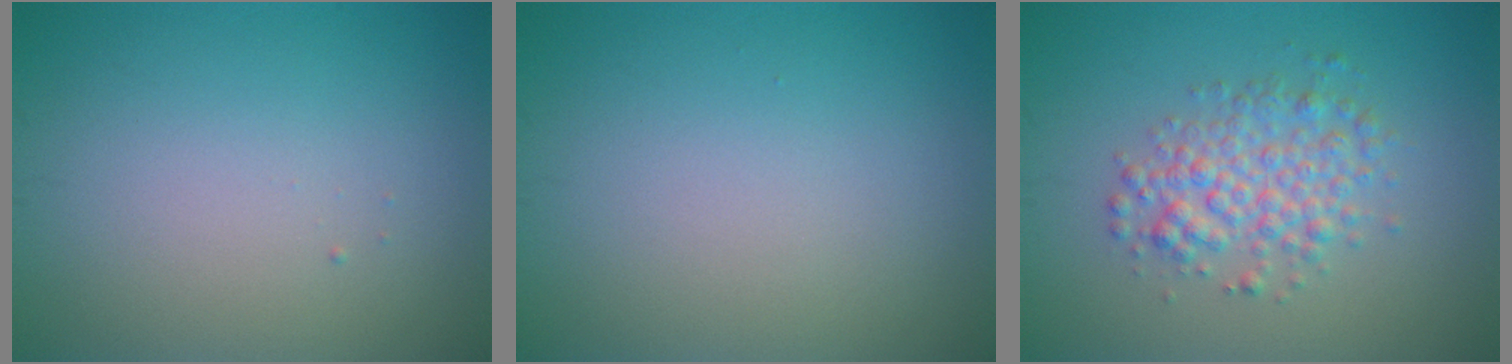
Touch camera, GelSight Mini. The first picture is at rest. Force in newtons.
{"total": 0.0}
{"total": 3.6, "press": 3.6, "slide": 0.1}